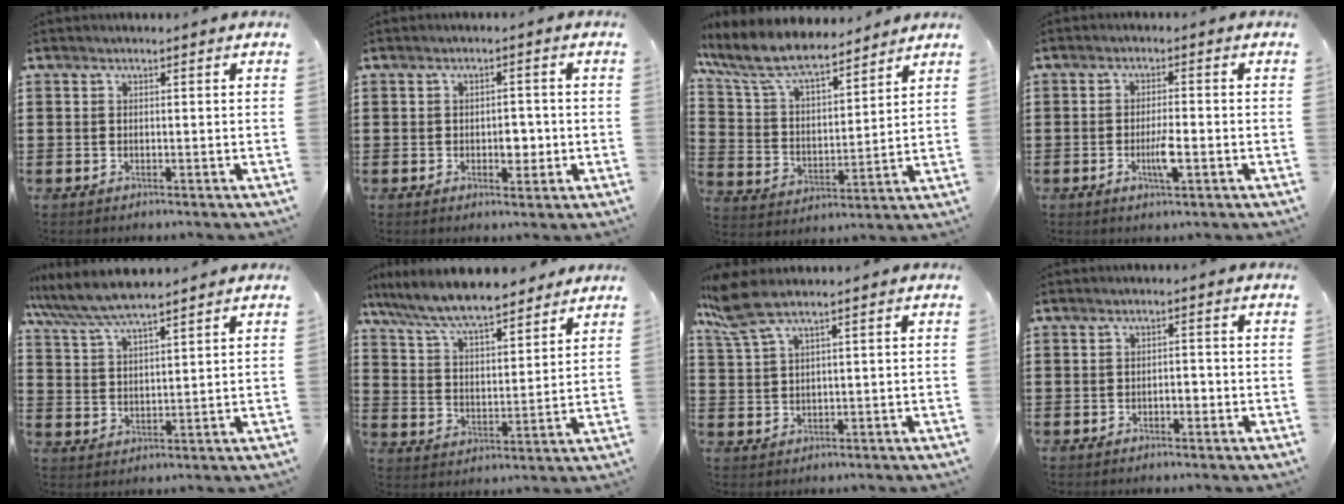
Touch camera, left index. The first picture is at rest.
{"total": 3.5, "force": [-0.5, 1.9, 2.9], "torque": [-0.039, -0.003, -0.015]}
{"total": 9.3, "force": [8.2, 2.1, 4.0], "torque": [-0.113, -0.042, 0.144]}
{"total": 4.2, "force": [-1.2, 0.9, 3.9], "torque": [-0.071, 0.000, -0.023]}
{"total": 6.2, "force": [5.6, 0.7, 2.6], "torque": [-0.070, -0.021, 0.100]}
{"total": 8.8, "force": [7.9, 1.2, 3.8], "torque": [-0.103, -0.036, 0.139]}
{"total": 5.1, "force": [3.1, 0.8, 4.0], "torque": [-0.103, -0.005, 0.051]}
{"total": 1.9, "force": [-0.7, 0.7, 1.6], "torque": [-0.032, 0.003, -0.014]}